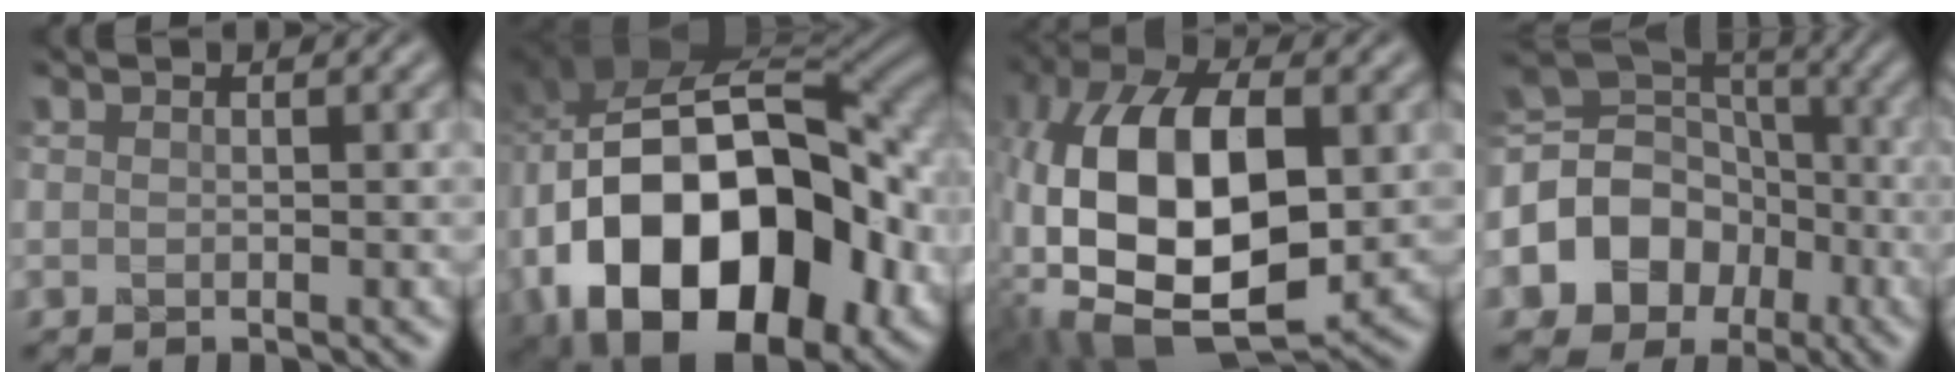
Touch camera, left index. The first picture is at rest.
{"total": 18.3, "force": [-4.5, 12.0, 13.0], "torque": [-0.222, -0.024, -0.055]}
{"total": 16.5, "force": [-1.4, 9.1, 13.7], "torque": [-0.273, -0.009, -0.017]}
{"total": 10.3, "force": [-2.9, 8.7, 4.5], "torque": [-0.097, 0.005, -0.073]}